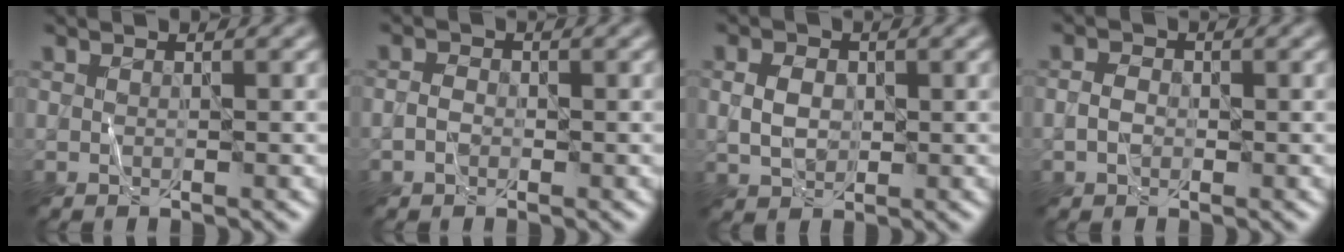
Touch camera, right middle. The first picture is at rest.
{"total": 1.3, "force": [-0.6, 0.9, 0.7], "torque": [-0.016, 0.003, -0.014]}
{"total": 2.8, "force": [0.1, 2.1, 1.8], "torque": [-0.041, 0.002, 0.002]}
{"total": 1.7, "force": [-0.5, 1.2, 1.0], "torque": [-0.022, 0.004, -0.012]}